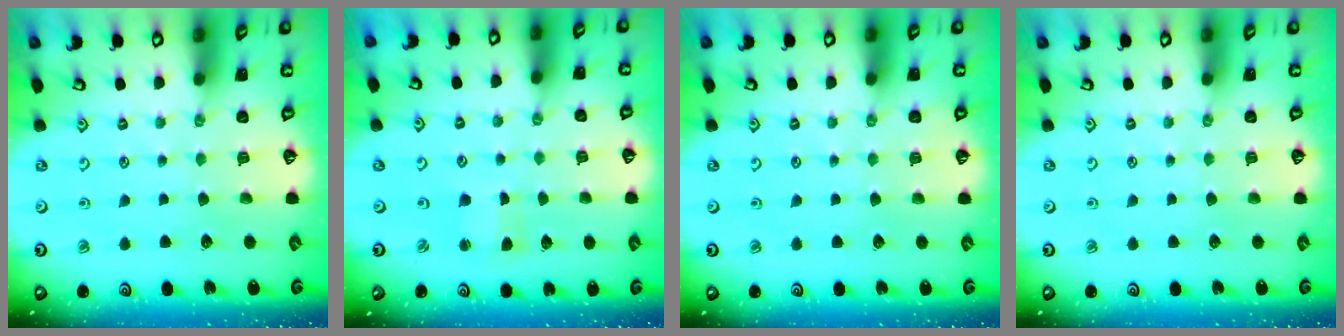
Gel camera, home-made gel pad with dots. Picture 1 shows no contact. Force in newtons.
{"total": 2.5, "press": 2.5, "slide": 0.3}
{"total": 0.0}
{"total": 0.0}